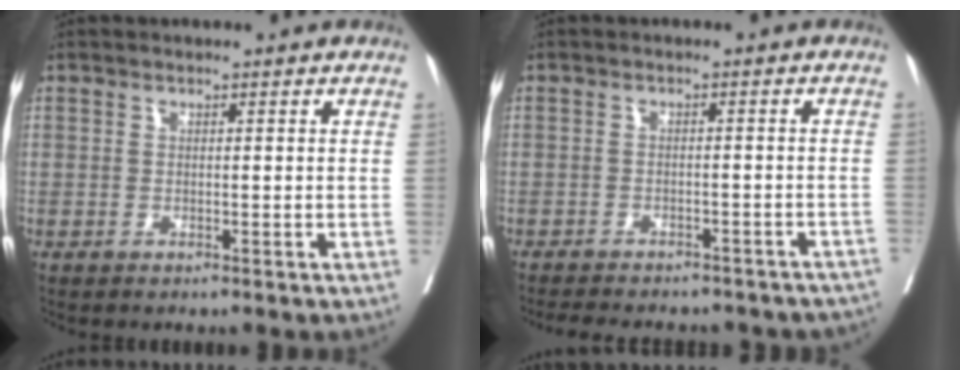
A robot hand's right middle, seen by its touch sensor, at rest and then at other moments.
{"total": 17.8, "force": [-15.6, 5.9, 6.3], "torque": [-0.130, -0.008, -0.175]}